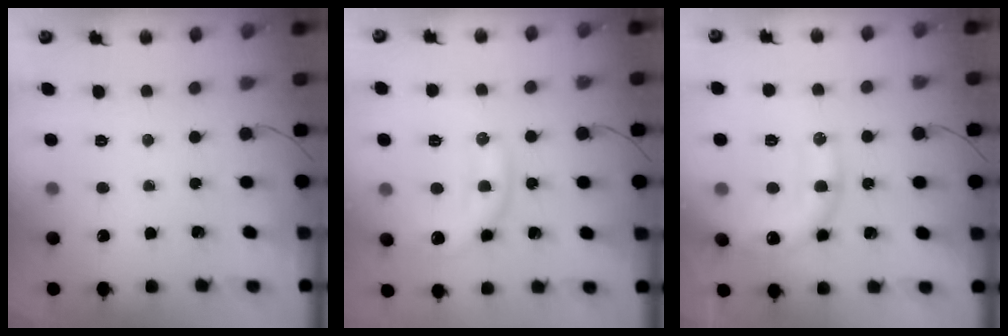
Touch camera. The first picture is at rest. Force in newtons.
{"total": 12.1, "press": 12.1, "slide": 0.4}
{"total": 16.8, "press": 16.7, "slide": 2.2}